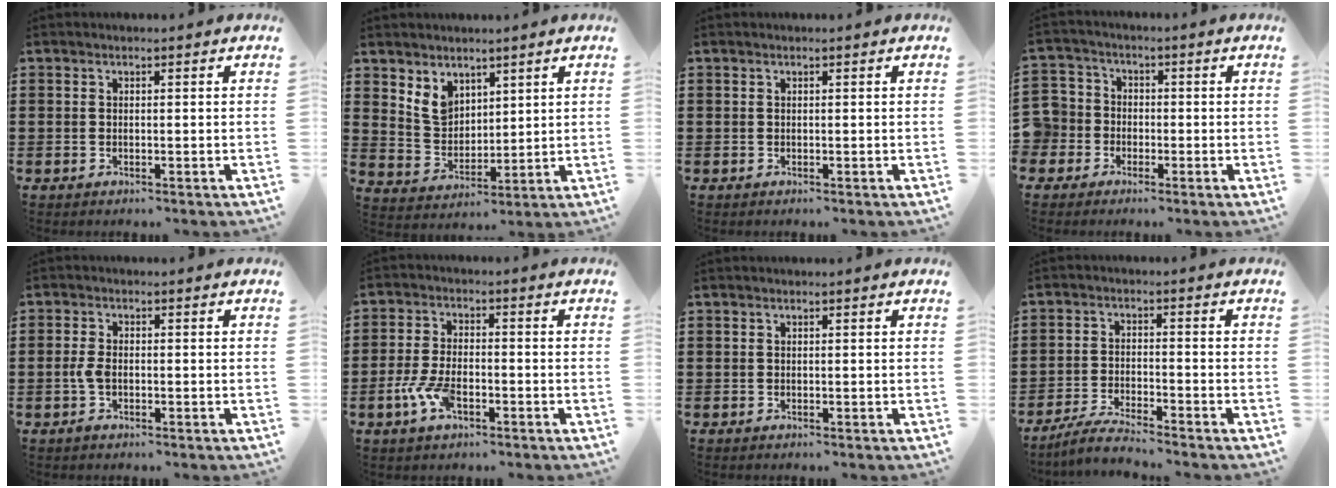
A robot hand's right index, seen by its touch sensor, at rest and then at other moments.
{"total": 5.2, "force": [3.4, 3.7, 1.3], "torque": [-0.045, 0.005, 0.065]}
{"total": 0.0}
{"total": 4.7, "force": [-1.9, 4.2, 0.5], "torque": [-0.051, 0.002, -0.047]}
{"total": 2.8, "force": [-0.8, 1.4, 2.3], "torque": [-0.060, -0.006, -0.017]}
{"total": 5.7, "force": [-2.5, 2.5, 4.5], "torque": [-0.110, -0.005, -0.051]}
{"total": 0.0}
{"total": 4.2, "force": [-4.0, -0.1, 1.3], "torque": [-0.031, -0.004, -0.079]}